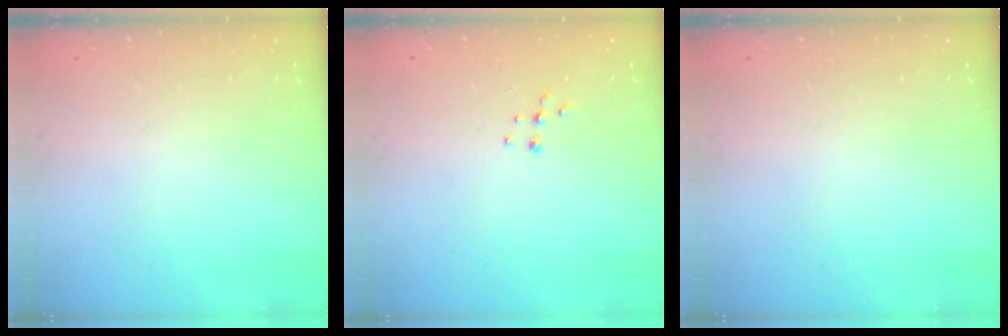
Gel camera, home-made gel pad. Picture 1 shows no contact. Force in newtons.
{"total": 5.6, "press": 5.6, "slide": 0.6}
{"total": 0.0}